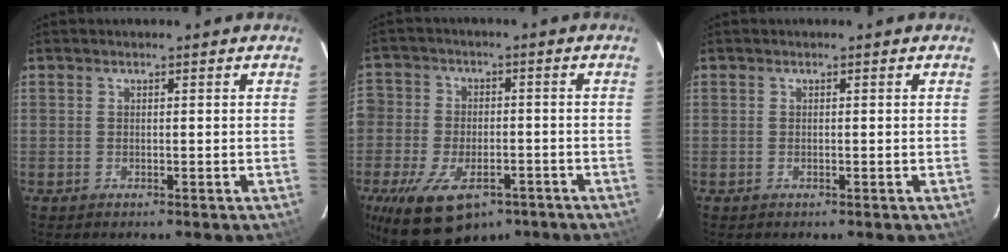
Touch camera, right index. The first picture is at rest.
{"total": 16.7, "force": [-9.4, 10.2, 9.3], "torque": [-0.219, -0.016, -0.160]}
{"total": 0.0}